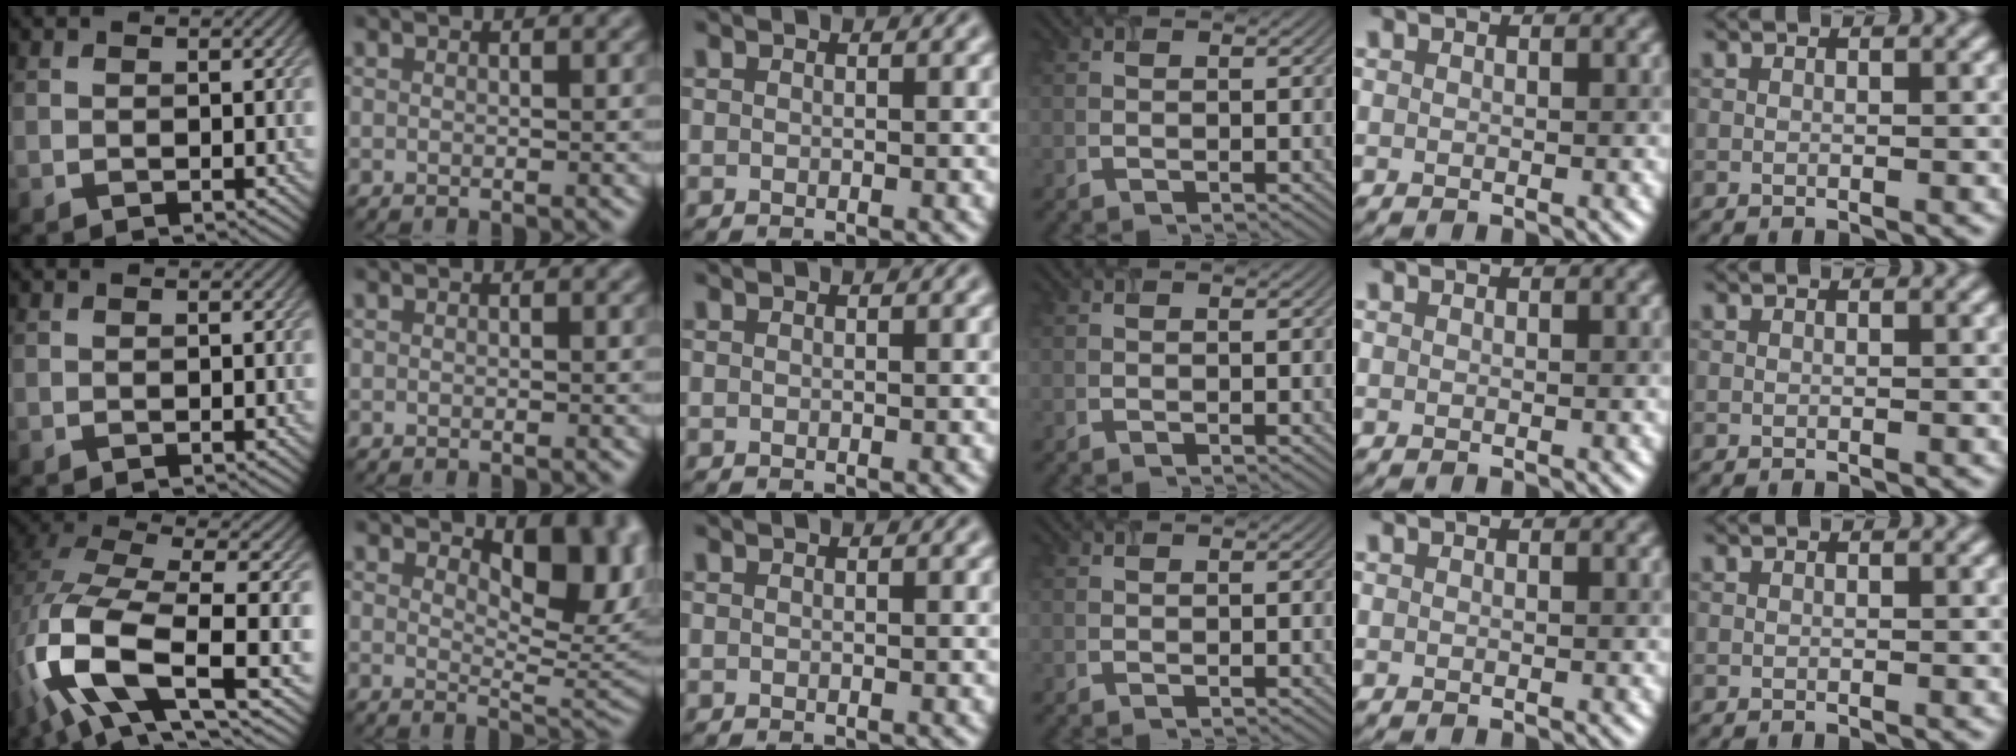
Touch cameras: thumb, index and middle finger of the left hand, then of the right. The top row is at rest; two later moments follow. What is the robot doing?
{"motion": "open", "object": "airpods case & airpods"}